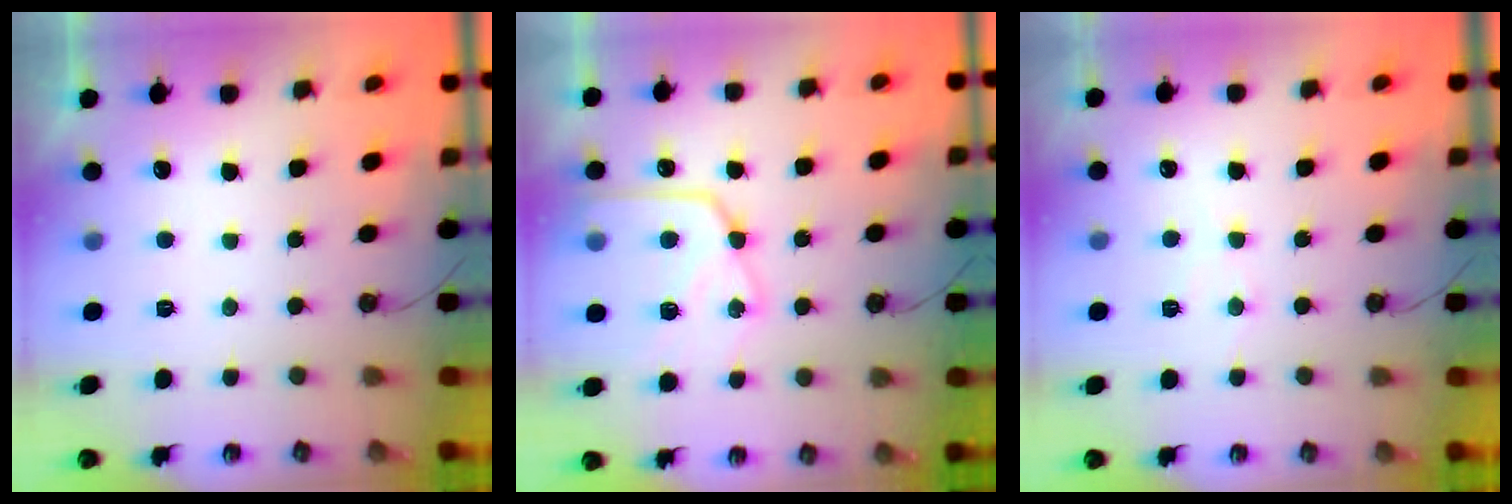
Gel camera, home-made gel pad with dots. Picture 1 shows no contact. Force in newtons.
{"total": 17.9, "press": 17.8, "slide": 1.6}
{"total": 4.7, "press": 4.6, "slide": 0.7}